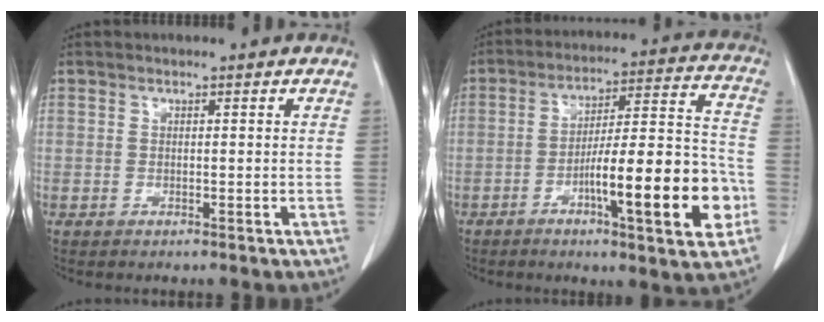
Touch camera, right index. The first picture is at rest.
{"total": 17.2, "force": [-5.8, 1.9, 16.1], "torque": [-0.244, 0.010, -0.086]}